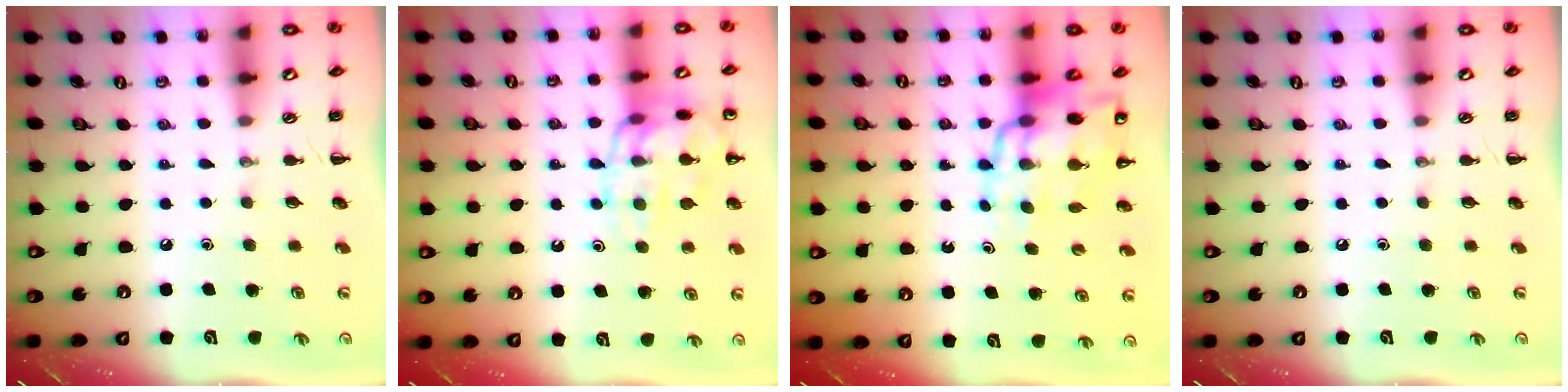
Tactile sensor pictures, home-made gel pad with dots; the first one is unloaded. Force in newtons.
{"total": 14.4, "press": 14.3, "slide": 1.3}
{"total": 14.4, "press": 13.8, "slide": 3.9}
{"total": 0.0}